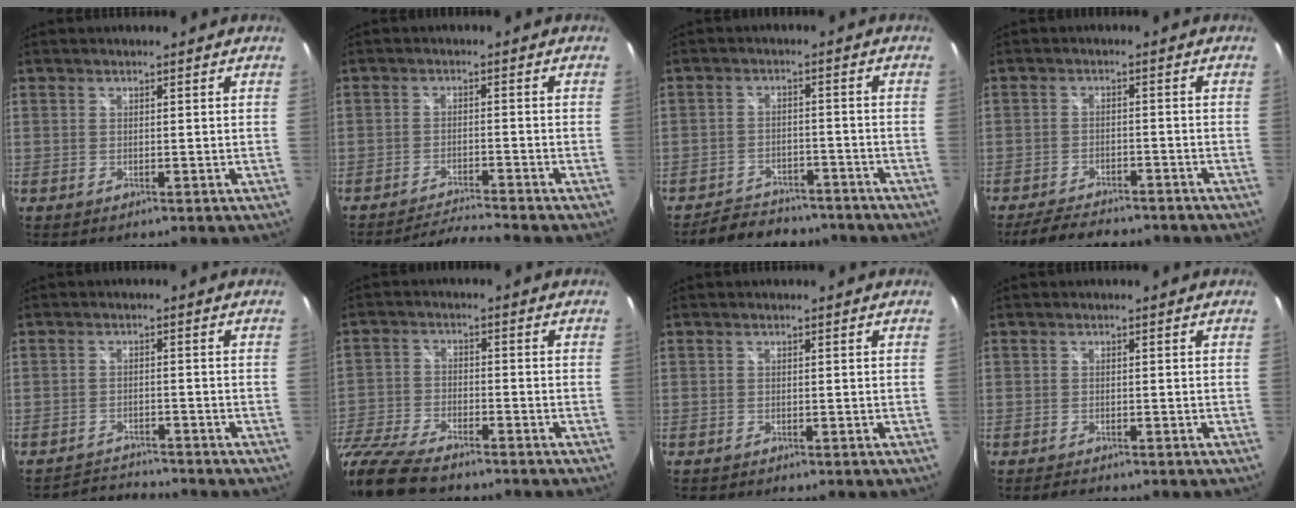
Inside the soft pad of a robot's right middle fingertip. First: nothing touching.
{"total": 5.3, "force": [-5.1, -1.4, 0.7], "torque": [-0.036, 0.002, -0.091]}
{"total": 10.0, "force": [-8.8, 4.0, 2.8], "torque": [-0.068, 0.010, -0.117]}
{"total": 8.7, "force": [-7.5, 2.6, 3.5], "torque": [-0.084, -0.006, -0.113]}
{"total": 4.3, "force": [-4.2, -0.2, -0.5], "torque": [-0.008, 0.005, -0.077]}
{"total": 14.8, "force": [-12.2, 4.2, 7.2], "torque": [-0.176, -0.029, -0.229]}
{"total": 0.5, "force": [-0.5, 0.1, 0.1], "torque": [-0.003, 0.000, -0.008]}
{"total": 1.6, "force": [-1.4, 0.5, 0.4], "torque": [-0.012, -0.002, -0.024]}